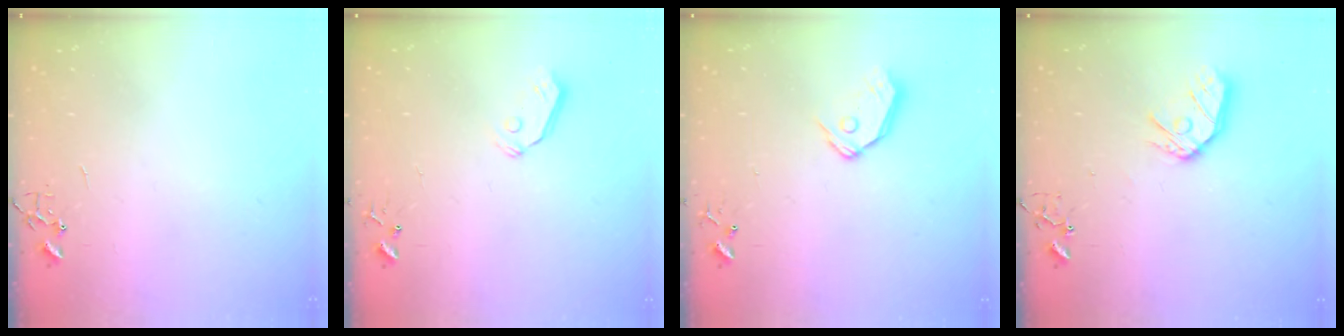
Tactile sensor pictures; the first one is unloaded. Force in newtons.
{"total": 5.8, "press": 5.8, "slide": 0.5}
{"total": 9.3, "press": 9.2, "slide": 1.2}
{"total": 11.3, "press": 11.2, "slide": 1.3}